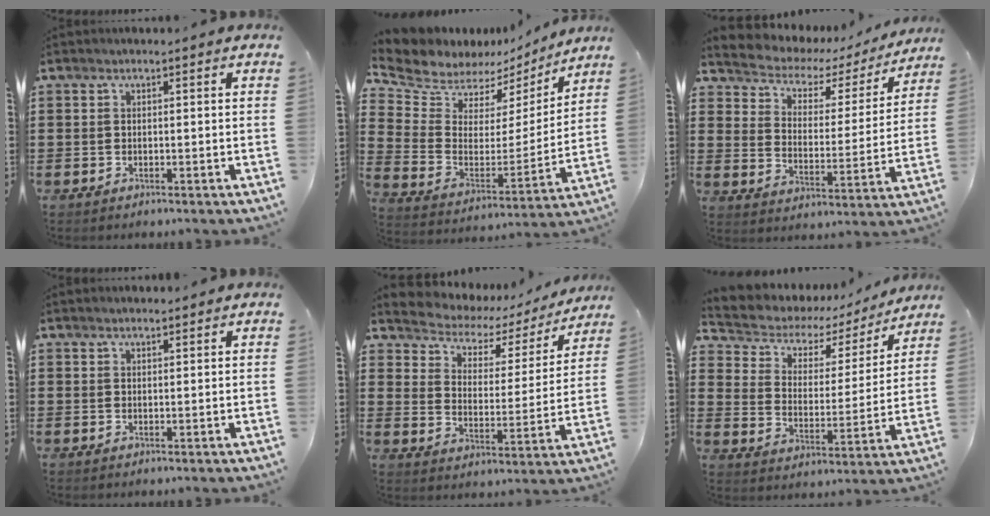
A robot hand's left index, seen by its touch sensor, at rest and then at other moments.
{"total": 8.1, "force": [7.3, 3.2, 1.0], "torque": [-0.069, -0.052, 0.130]}
{"total": 3.4, "force": [2.7, 1.9, 0.8], "torque": [-0.039, -0.024, 0.035]}
{"total": 1.1, "force": [1.0, 0.0, 0.3], "torque": [-0.007, 0.000, 0.020]}
{"total": 3.4, "force": [2.7, 1.9, 0.8], "torque": [-0.040, -0.022, 0.035]}
{"total": 4.4, "force": [3.3, 2.7, 1.1], "torque": [-0.049, -0.022, 0.047]}